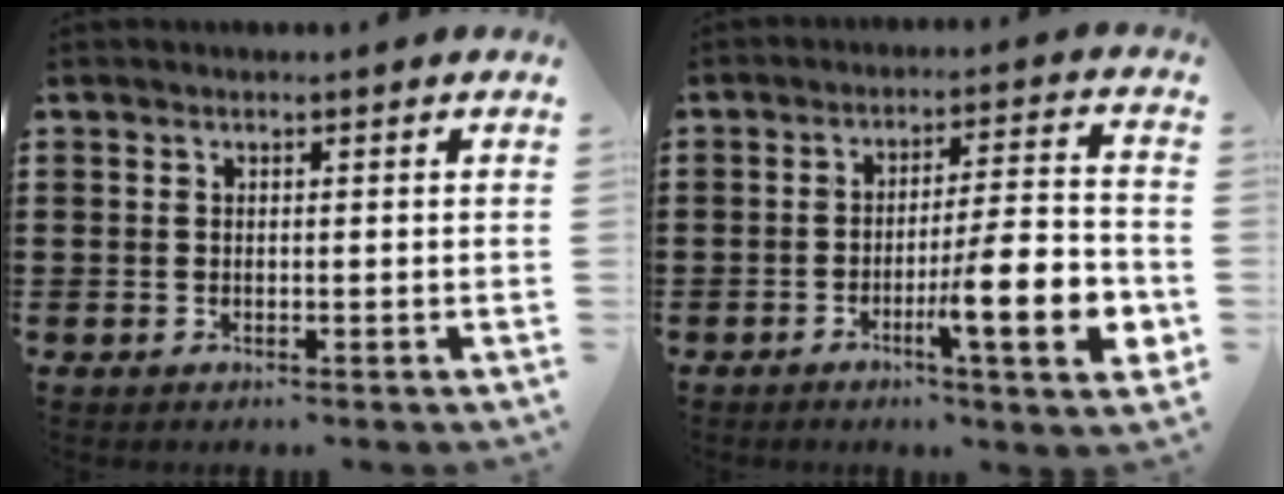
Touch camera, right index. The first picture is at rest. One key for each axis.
{"total": 11.8, "fx": -4.3, "fy": 2.1, "fz": 10.8, "tx": -0.165, "ty": -0.002, "tz": -0.074}